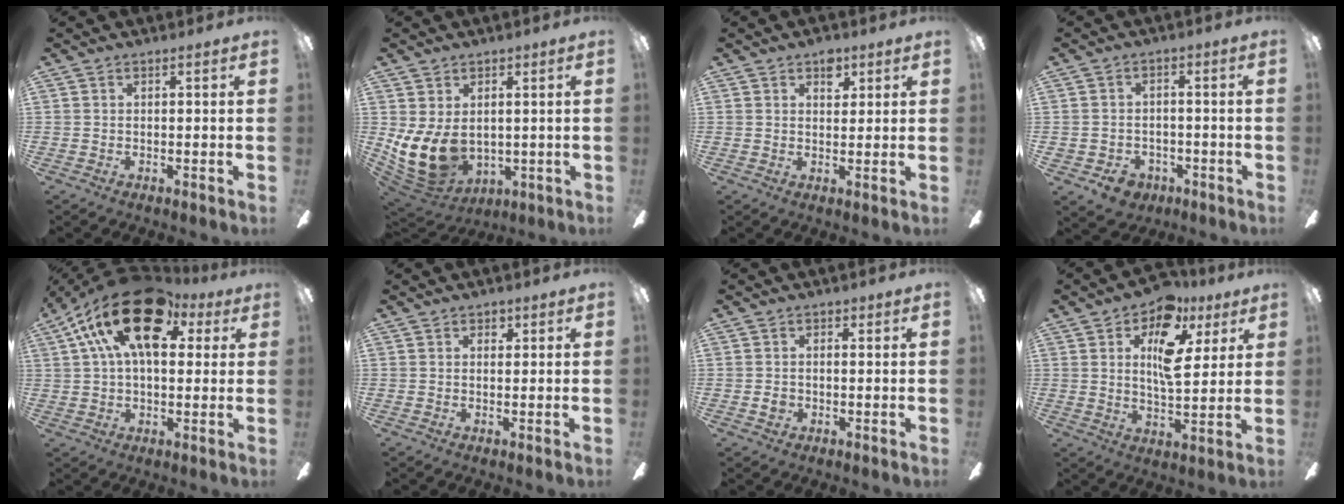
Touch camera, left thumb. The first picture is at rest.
{"total": 14.4, "force": [0.5, 10.4, 10.0], "torque": [-0.218, -0.016, 0.017]}
{"total": 4.8, "force": [2.8, 3.0, 2.6], "torque": [-0.016, -0.010, 0.044]}
{"total": 6.3, "force": [-3.3, 5.0, 1.7], "torque": [-0.031, 0.030, -0.059]}
{"total": 20.9, "force": [9.5, 10.6, 15.3], "torque": [-0.276, -0.031, 0.158]}
{"total": 1.6, "force": [0.9, 1.1, 0.6], "torque": [0.003, -0.002, 0.013]}
{"total": 2.4, "force": [-0.2, 2.2, 1.0], "torque": [-0.010, 0.002, -0.005]}
{"total": 13.9, "force": [6.3, 7.0, 10.2], "torque": [-0.151, -0.012, 0.106]}